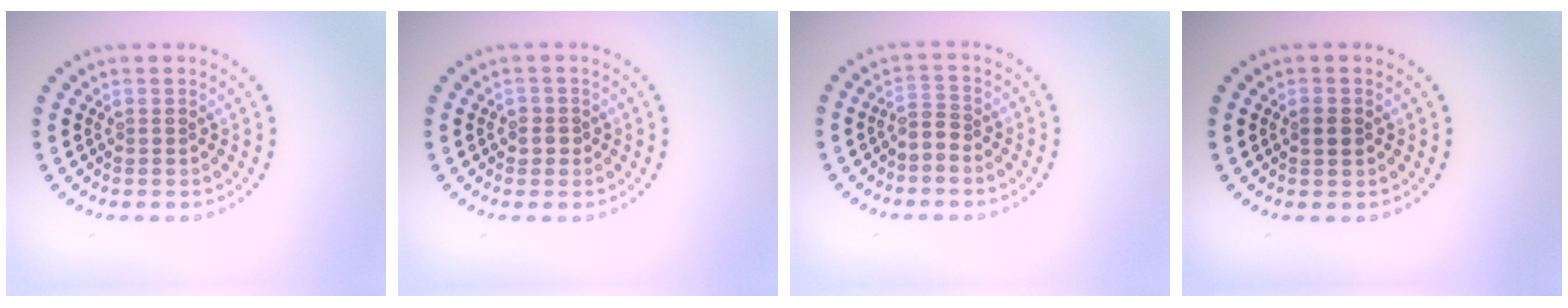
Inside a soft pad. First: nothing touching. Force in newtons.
{"total": 1.4, "press": 1.2, "slide": 0.7}
{"total": 1.7, "press": 1.3, "slide": 1.1}
{"total": 1.7, "press": 1.7, "slide": 0.1}